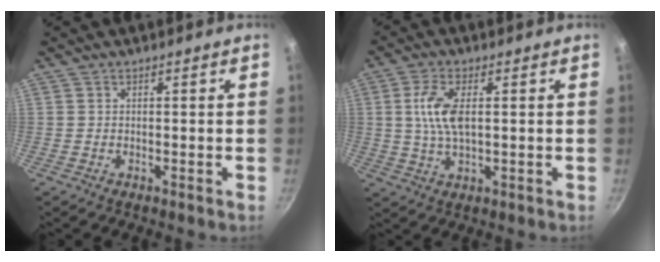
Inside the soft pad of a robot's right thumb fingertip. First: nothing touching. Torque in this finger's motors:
{"motor_torque": [-0.46, 0.52, 0.93, 0.50, 0.10]}